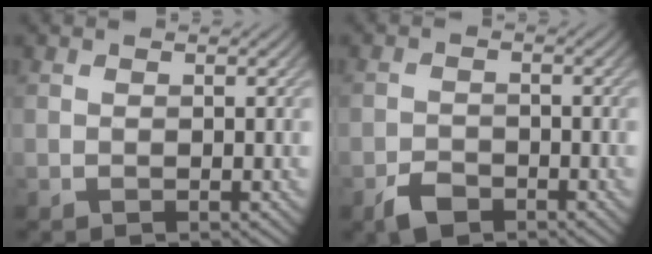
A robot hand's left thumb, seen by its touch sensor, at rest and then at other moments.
{"total": 3.0, "force": [-2.1, 1.6, 1.5], "torque": [-0.029, -0.002, -0.045]}